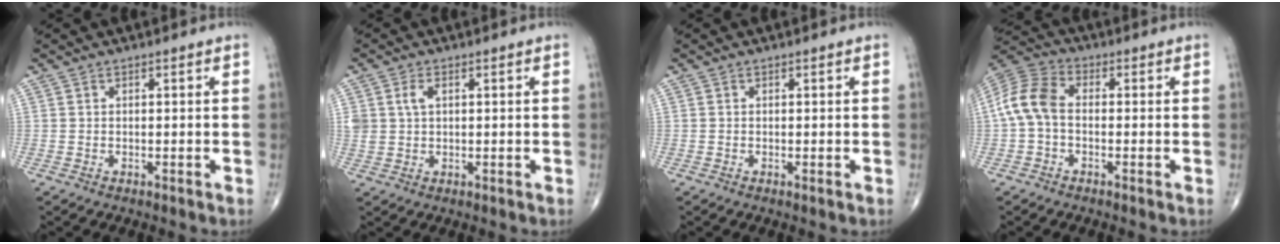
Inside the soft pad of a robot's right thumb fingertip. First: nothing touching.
{"total": 3.3, "force": [1.0, 2.1, 2.3], "torque": [-0.047, 0.003, 0.023]}
{"total": 0.0}
{"total": 8.9, "force": [-0.7, 5.8, 6.8], "torque": [-0.140, 0.027, -0.027]}